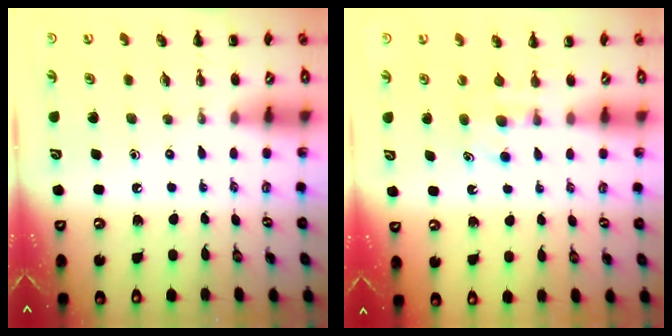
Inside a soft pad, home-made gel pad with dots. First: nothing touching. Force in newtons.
{"total": 4.7, "press": 4.5, "slide": 1.4}